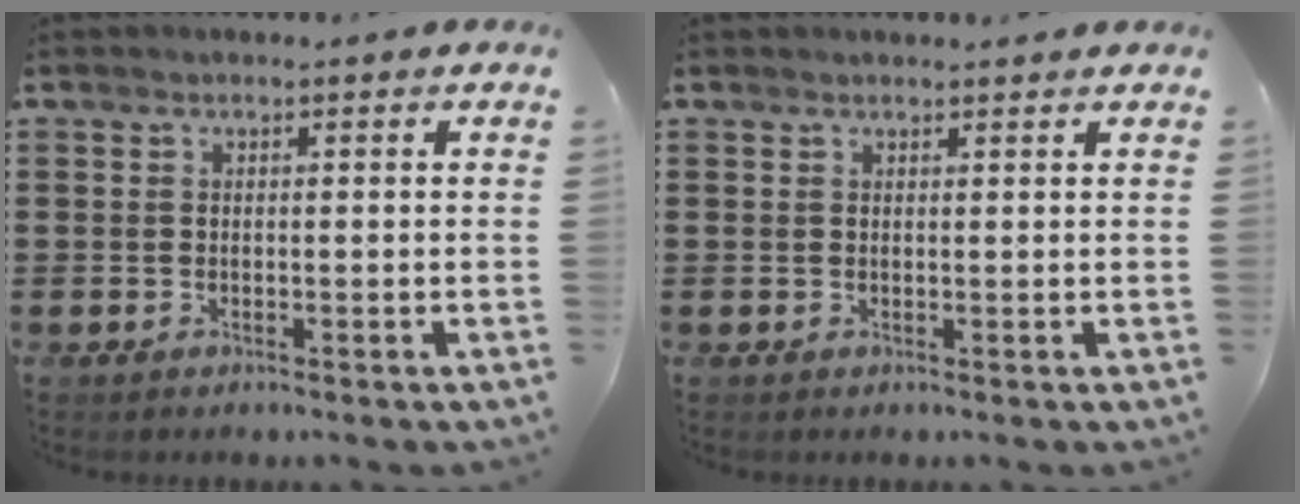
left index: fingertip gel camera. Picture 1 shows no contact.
{"total": 0.9, "force": [0.9, 0.0, 0.2], "torque": [-0.005, -0.001, 0.018]}